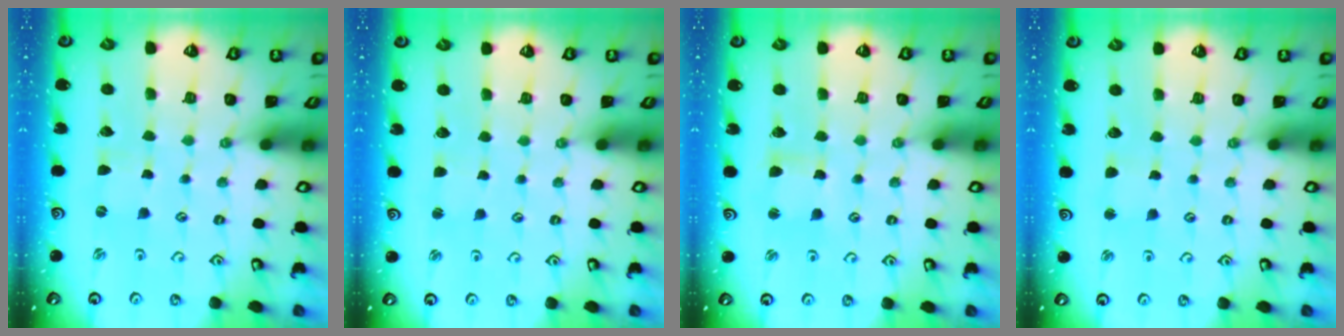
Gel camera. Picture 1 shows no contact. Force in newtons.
{"total": 1.6, "press": 1.6, "slide": 0.3}
{"total": 3.2, "press": 3.2, "slide": 0.2}
{"total": 2.2, "press": 2.2, "slide": 0.3}